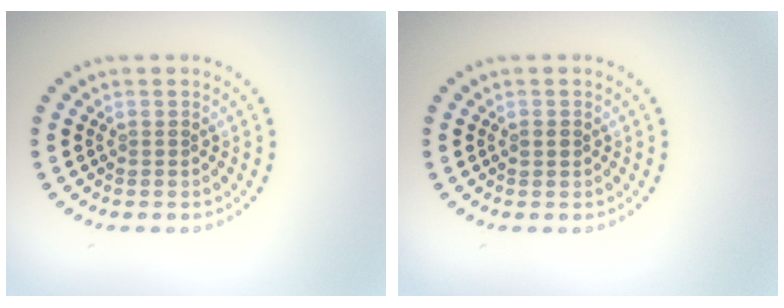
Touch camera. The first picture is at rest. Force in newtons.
{"total": 1.0, "press": 0.9, "slide": 0.2}